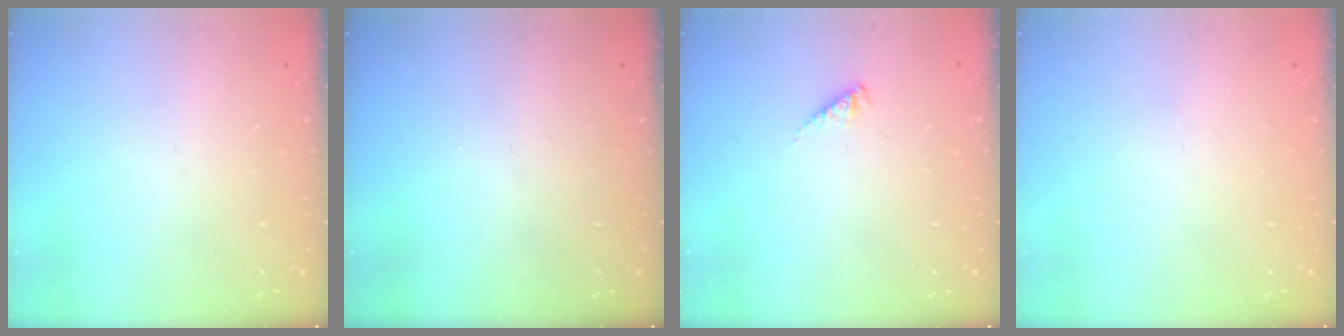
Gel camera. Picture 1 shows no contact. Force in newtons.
{"total": 0.0}
{"total": 2.9, "press": 2.9, "slide": 0.5}
{"total": 0.0}